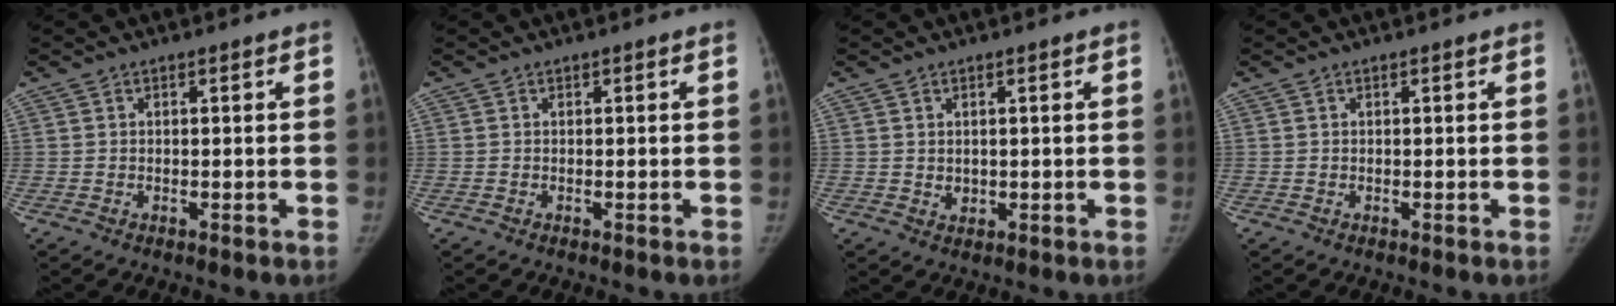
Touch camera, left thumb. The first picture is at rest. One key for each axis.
{"total": 0.0}
{"total": 1.5, "fx": 0.3, "fy": 1.3, "fz": 0.8, "tx": -0.007, "ty": -0.006, "tz": 0.011}
{"total": 0.0}